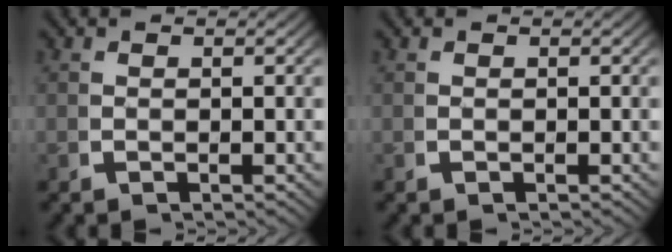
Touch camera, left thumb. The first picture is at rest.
{"total": 0.0}